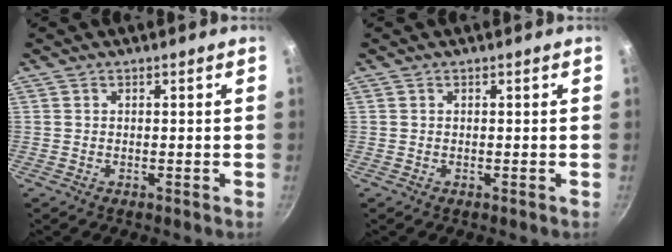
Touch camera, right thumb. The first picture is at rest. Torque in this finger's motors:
{"motor_torque": [-0.04, 0.04, 0.00, 0.00, 0.03]}